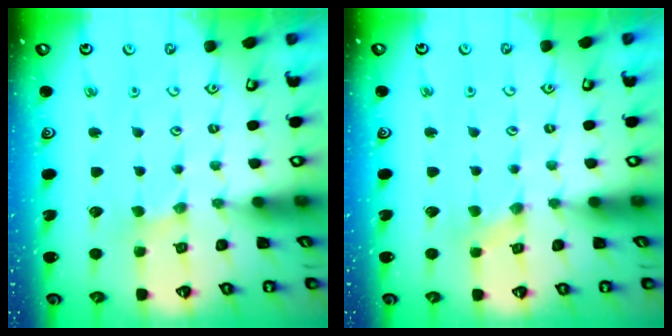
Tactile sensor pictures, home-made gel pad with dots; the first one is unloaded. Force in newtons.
{"total": 0.0}